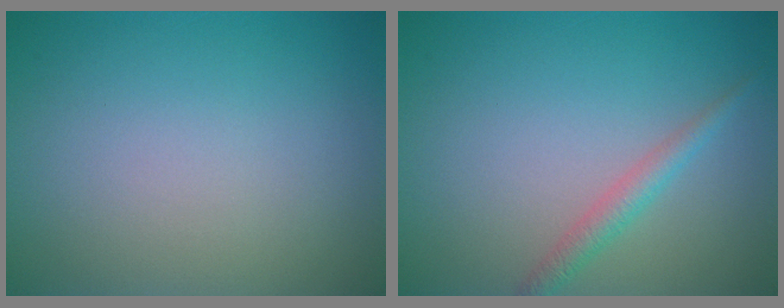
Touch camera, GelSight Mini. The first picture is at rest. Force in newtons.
{"total": 1.8, "press": 1.8, "slide": 0.0}